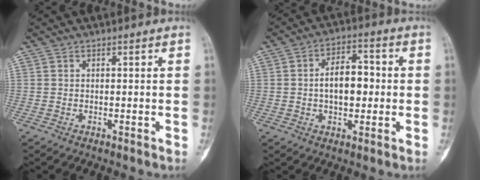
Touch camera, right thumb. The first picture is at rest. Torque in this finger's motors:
{"motor_torque": [1.16, 1.15, 0.34, -0.30, 0.27]}